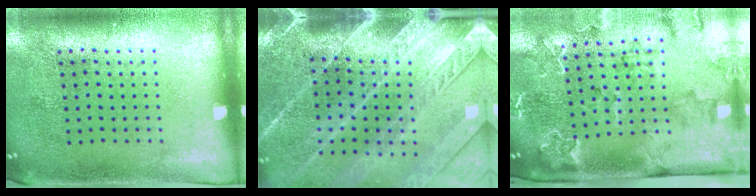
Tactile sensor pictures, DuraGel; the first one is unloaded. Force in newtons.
{"total": 3.8, "press": 3.2, "slide": 2.1}
{"total": 2.3, "press": 2.3, "slide": 0.4}